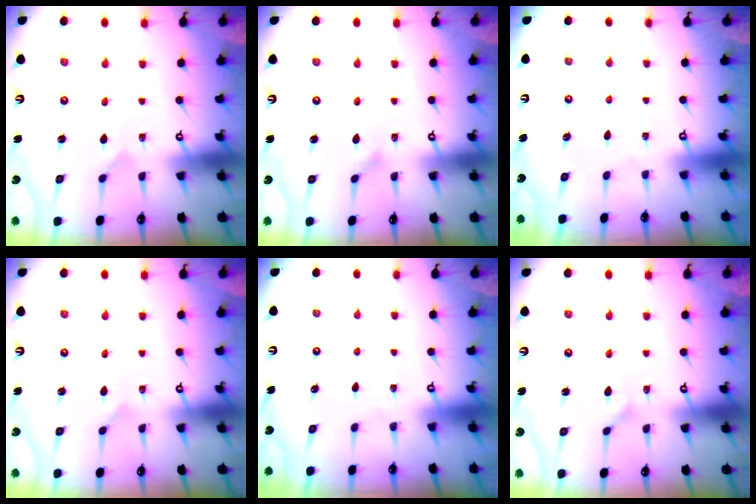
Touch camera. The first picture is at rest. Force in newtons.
{"total": 3.1, "press": 3.1, "slide": 0.0}
{"total": 0.0}
{"total": 0.7, "press": 0.7, "slide": 0.1}
{"total": 0.0}
{"total": 2.1, "press": 2.1, "slide": 0.1}